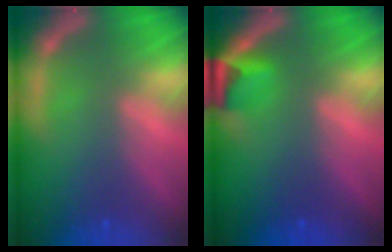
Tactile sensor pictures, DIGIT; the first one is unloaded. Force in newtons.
{"total": 2.9}